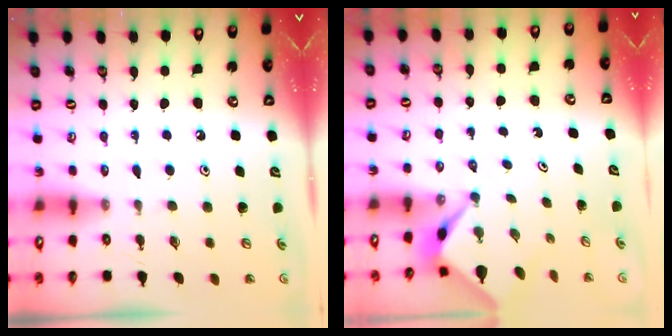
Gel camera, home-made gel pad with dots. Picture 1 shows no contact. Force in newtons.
{"total": 2.6, "press": 2.6, "slide": 0.1}